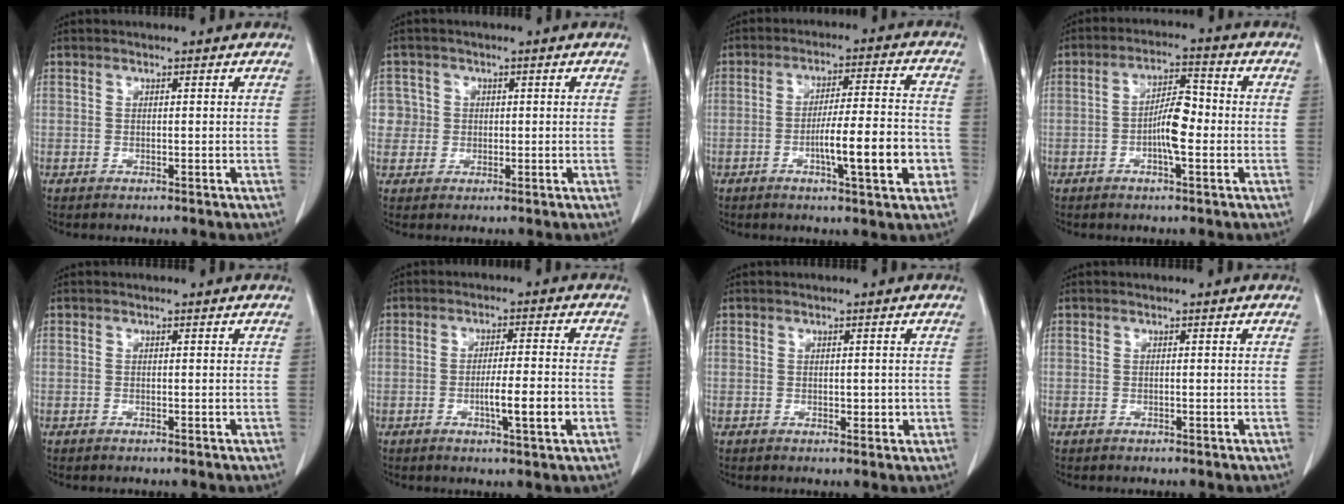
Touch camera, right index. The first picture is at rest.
{"total": 4.4, "force": [0.7, 4.3, -0.2], "torque": [0.019, 0.012, 0.013]}
{"total": 11.0, "force": [-3.3, 1.3, 10.5], "torque": [-0.162, 0.004, -0.050]}
{"total": 6.2, "force": [-1.2, 1.5, 5.9], "torque": [-0.110, 0.010, -0.024]}
{"total": 0.0}
{"total": 6.3, "force": [-1.9, 0.0, 6.0], "torque": [-0.094, -0.006, -0.030]}
{"total": 1.6, "force": [-0.1, 1.0, 1.2], "torque": [-0.013, -0.001, 0.001]}
{"total": 0.0}